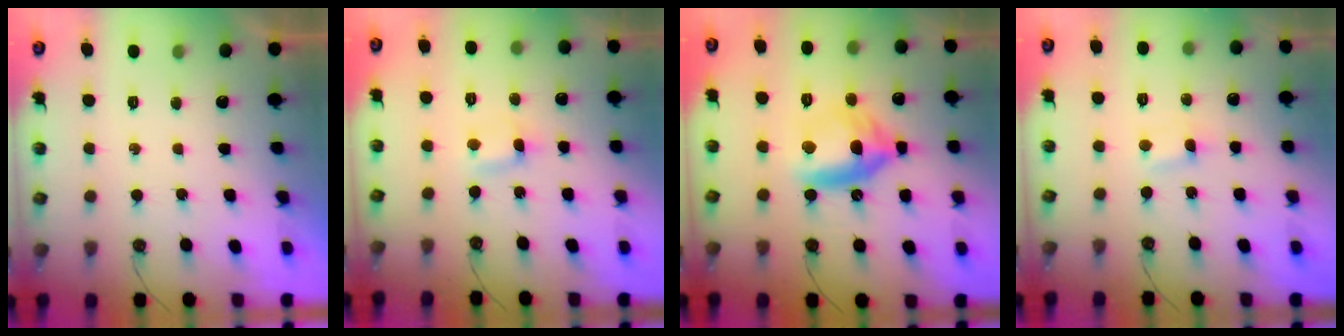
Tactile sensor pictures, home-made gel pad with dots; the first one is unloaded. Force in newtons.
{"total": 0.6, "press": 0.3, "slide": 0.5}
{"total": 12.0, "press": 11.8, "slide": 2.0}
{"total": 0.0}